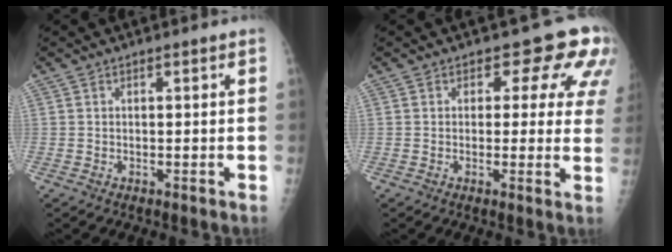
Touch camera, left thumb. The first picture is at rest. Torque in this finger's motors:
{"motor_torque": [0.12, 0.30, -0.19, -0.10, 0.08]}